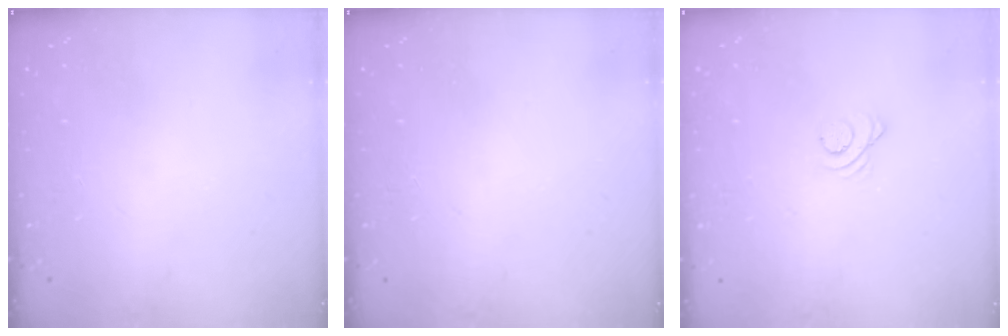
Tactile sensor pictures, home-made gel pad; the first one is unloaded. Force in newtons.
{"total": 0.0}
{"total": 2.5, "press": 2.5, "slide": 0.2}